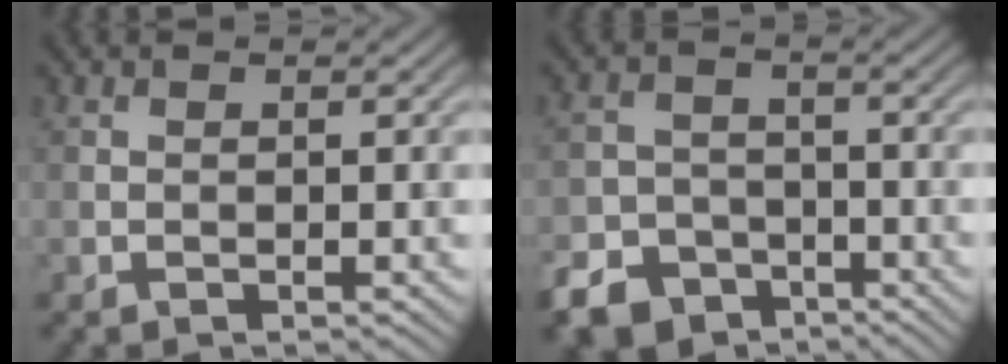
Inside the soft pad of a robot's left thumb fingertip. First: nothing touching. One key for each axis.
{"total": 6.8, "fx": -4.8, "fy": 4.3, "fz": 2.1, "tx": -0.044, "ty": -0.009, "tz": -0.093}